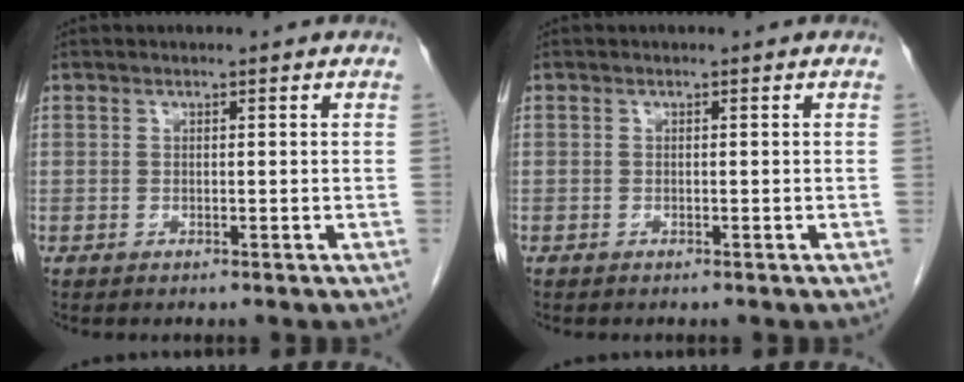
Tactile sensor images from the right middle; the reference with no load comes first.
{"total": 0.0}